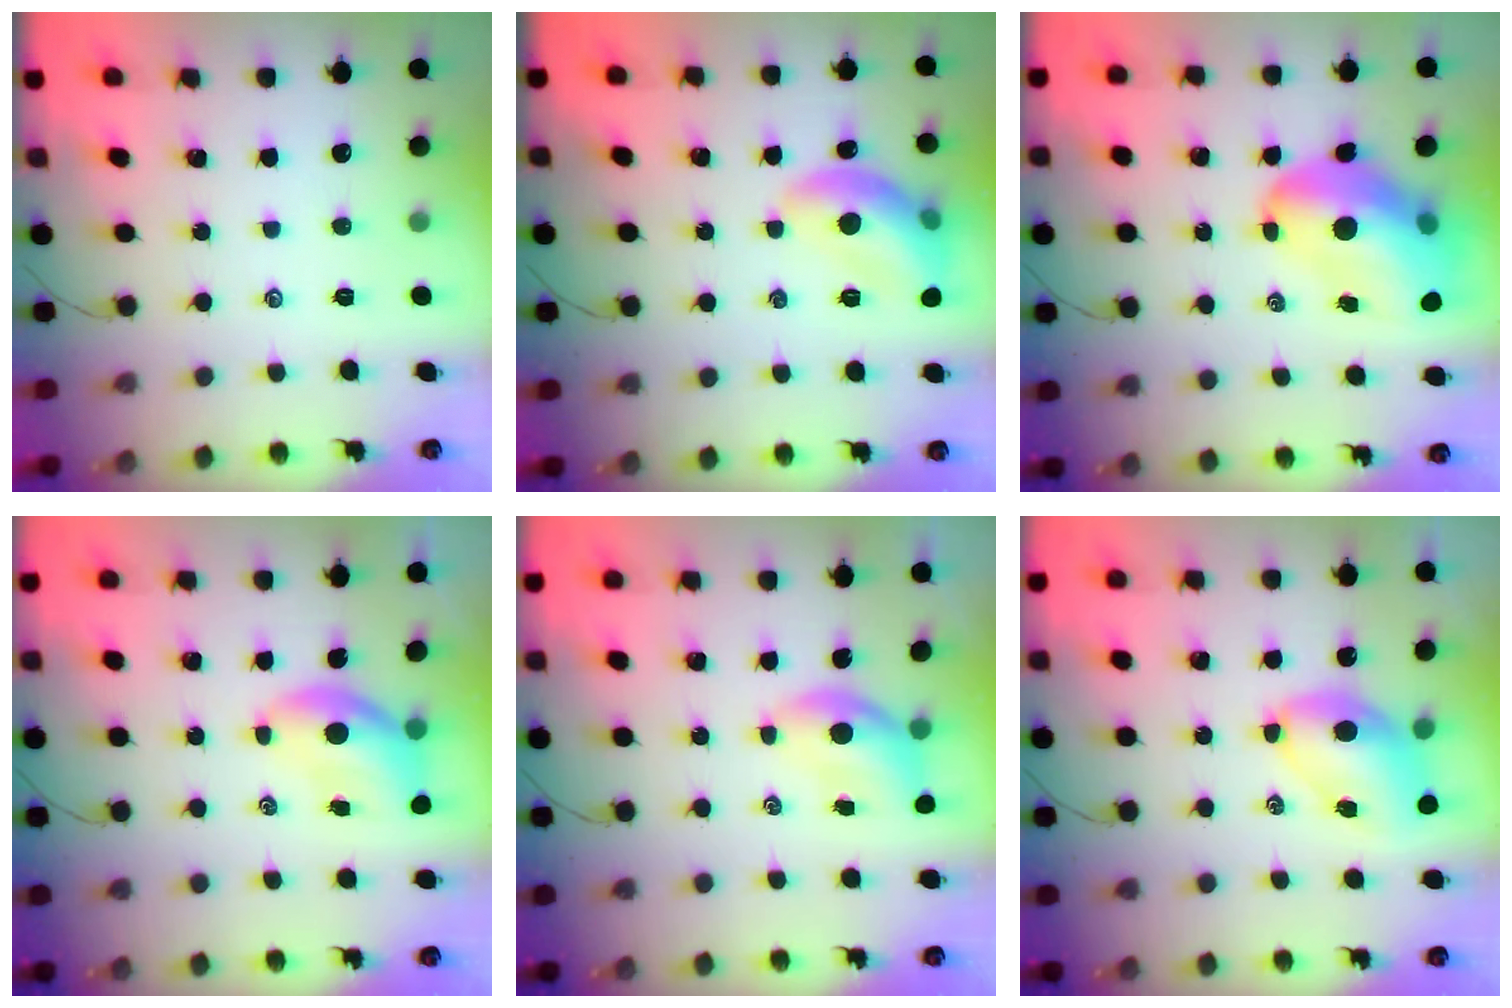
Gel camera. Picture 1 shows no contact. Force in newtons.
{"total": 13.0, "press": 13.0, "slide": 1.1}
{"total": 16.7, "press": 16.1, "slide": 4.6}
{"total": 7.0, "press": 6.8, "slide": 1.4}
{"total": 5.6, "press": 5.5, "slide": 0.9}
{"total": 7.8, "press": 7.8, "slide": 1.1}